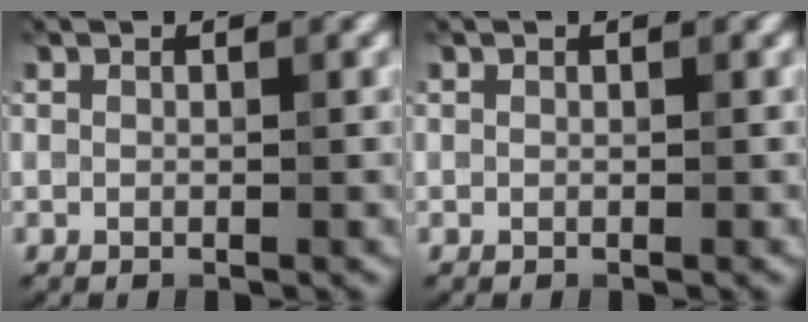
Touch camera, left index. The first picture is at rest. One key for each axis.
{"total": 0.0}